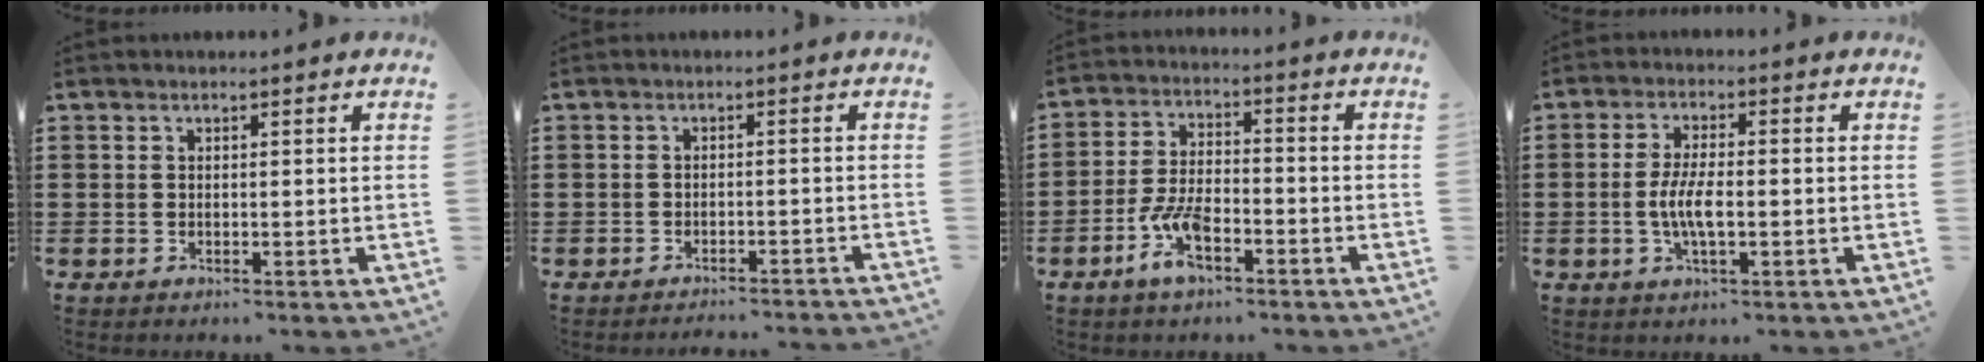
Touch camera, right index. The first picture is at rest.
{"total": 1.9, "force": [-1.9, -0.3, -0.1], "torque": [-0.003, 0.000, -0.039]}
{"total": 7.1, "force": [-3.7, 2.9, 5.4], "torque": [-0.129, -0.003, -0.072]}
{"total": 5.1, "force": [-1.0, 1.4, 4.8], "torque": [-0.110, -0.005, -0.028]}